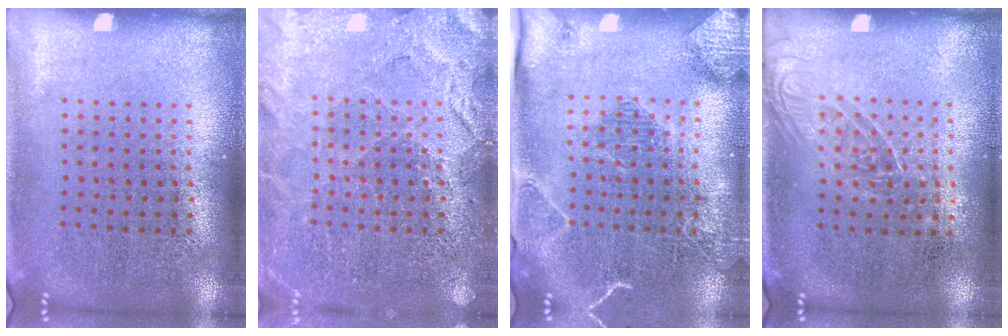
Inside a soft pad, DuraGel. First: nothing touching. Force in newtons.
{"total": 4.3, "press": 4.2, "slide": 0.6}
{"total": 2.0, "press": 2.0, "slide": 0.4}
{"total": 1.2, "press": 1.1, "slide": 0.7}